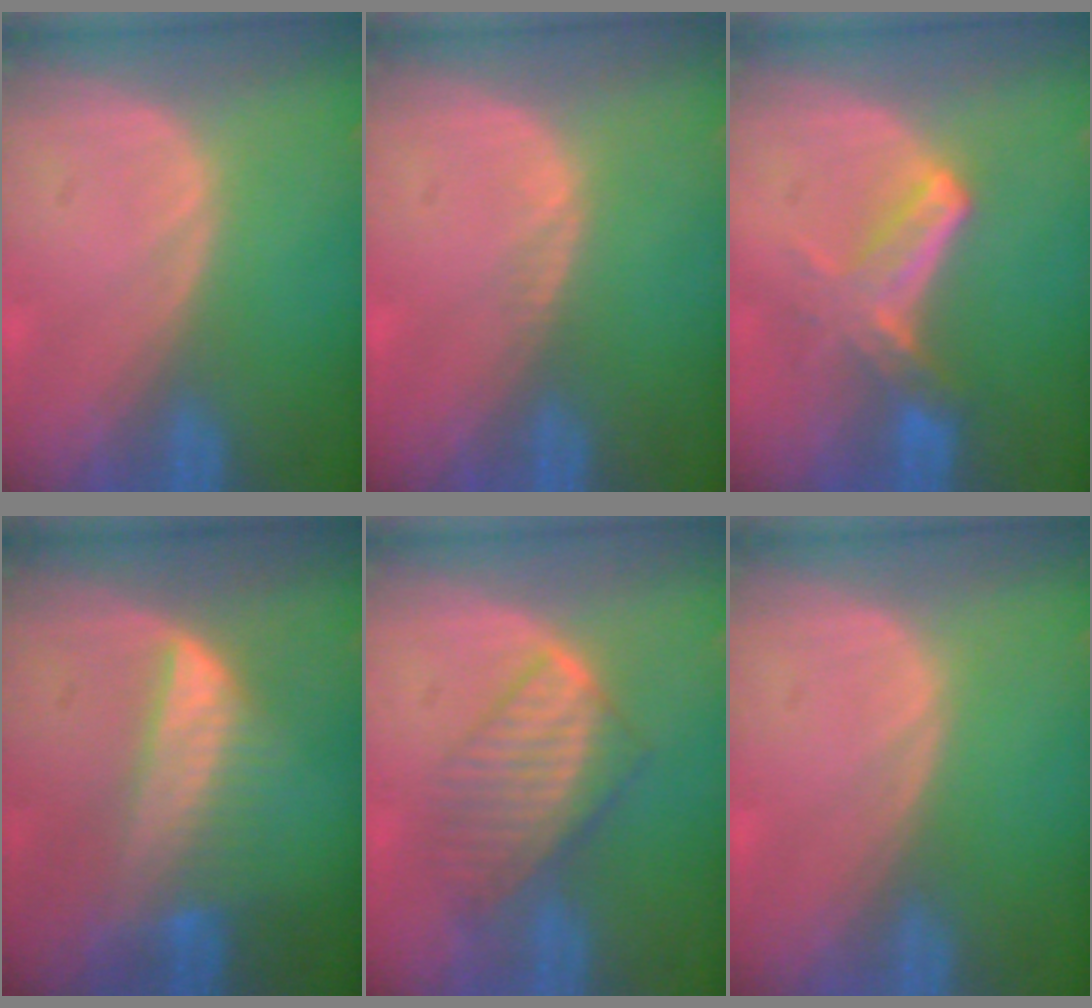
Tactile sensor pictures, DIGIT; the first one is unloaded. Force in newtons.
{"total": 0.7, "press": 0.6, "slide": 0.4}
{"total": 5.6, "press": 5.3, "slide": 1.8}
{"total": 6.3, "press": 6.2, "slide": 1.0}
{"total": 6.7, "press": 6.4, "slide": 1.9}
{"total": 0.0}